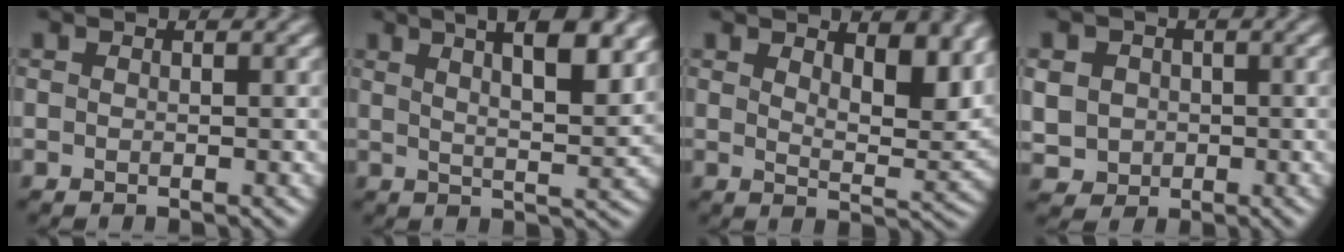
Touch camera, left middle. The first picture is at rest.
{"total": 10.6, "force": [5.9, 3.4, 8.1], "torque": [-0.068, 0.029, 0.053]}
{"total": 5.8, "force": [3.3, 2.3, 4.3], "torque": [-0.060, -0.009, 0.050]}
{"total": 4.6, "force": [0.6, 4.3, 1.8], "torque": [-0.045, 0.012, 0.006]}